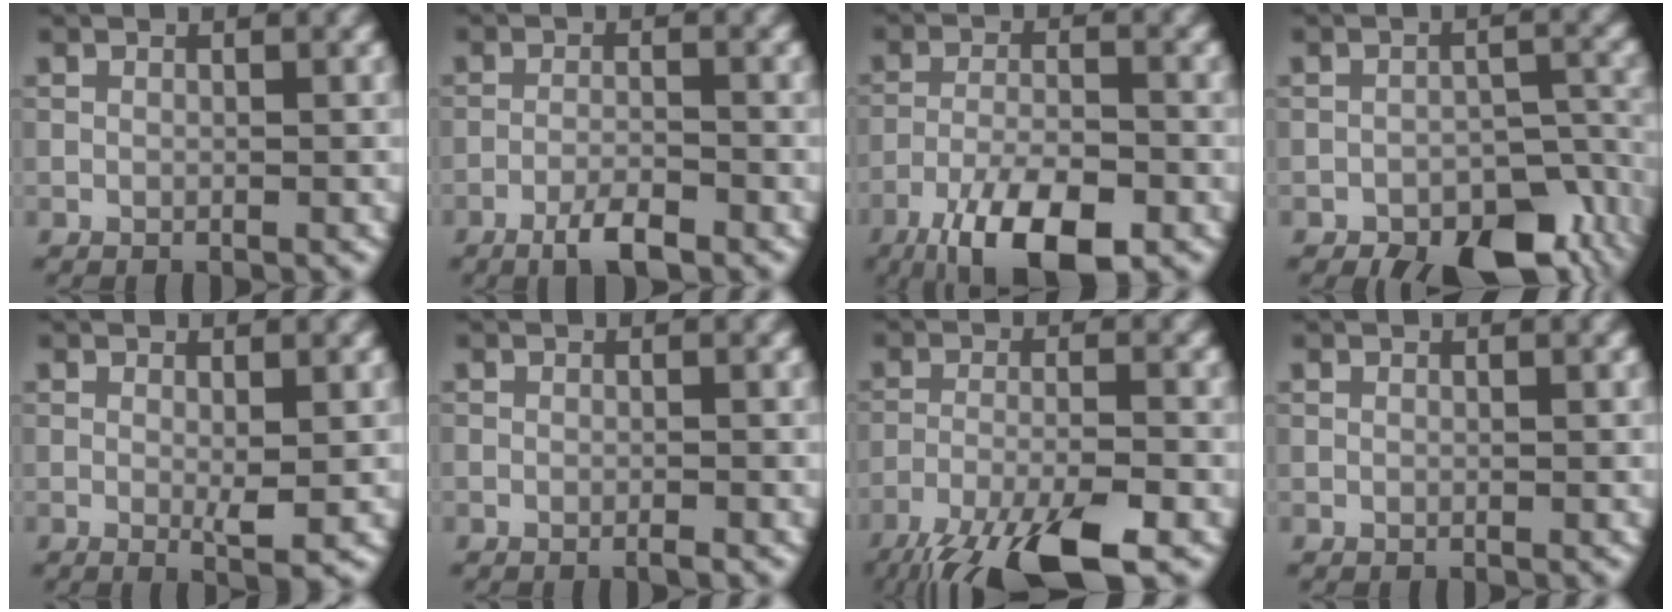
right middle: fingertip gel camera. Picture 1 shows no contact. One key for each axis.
{"total": 3.1, "fx": -2.2, "fy": 0.6, "fz": 2.1, "tx": -0.043, "ty": 0.001, "tz": -0.045}
{"total": 9.7, "fx": -6.2, "fy": 3.2, "fz": 6.8, "tx": -0.128, "ty": -0.012, "tz": -0.115}
{"total": 9.6, "fx": -6.3, "fy": 4.6, "fz": 5.4, "tx": -0.056, "ty": -0.016, "tz": -0.086}
{"total": 1.8, "fx": 0.0, "fy": 0.2, "fz": 1.8, "tx": -0.029, "ty": -0.008, "tz": -0.001}
{"total": 0.6, "fx": -0.5, "fy": 0.0, "fz": 0.4, "tx": -0.005, "ty": -0.002, "tz": -0.009}
{"total": 10.6, "fx": -7.5, "fy": 2.2, "fz": 7.1, "tx": -0.132, "ty": -0.012, "tz": -0.137}
{"total": 0.0}